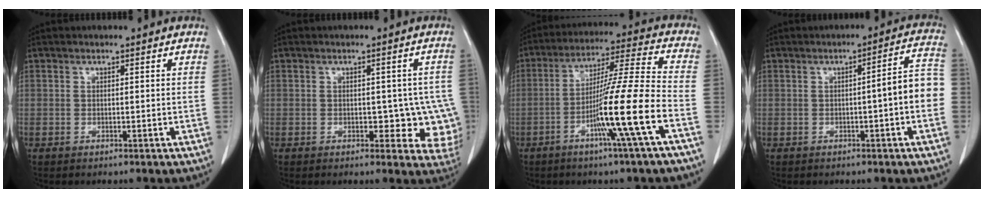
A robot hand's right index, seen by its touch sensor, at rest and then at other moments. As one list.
[{"total": 7.3, "force": [-1.3, 4.1, 5.8], "torque": [-0.039, 0.011, -0.012]}, {"total": 14.1, "force": [-5.4, -2.1, 12.9], "torque": [-0.227, -0.006, -0.101]}, {"total": 7.1, "force": [-1.1, 0.3, 7.0], "torque": [-0.083, 0.023, -0.021]}]